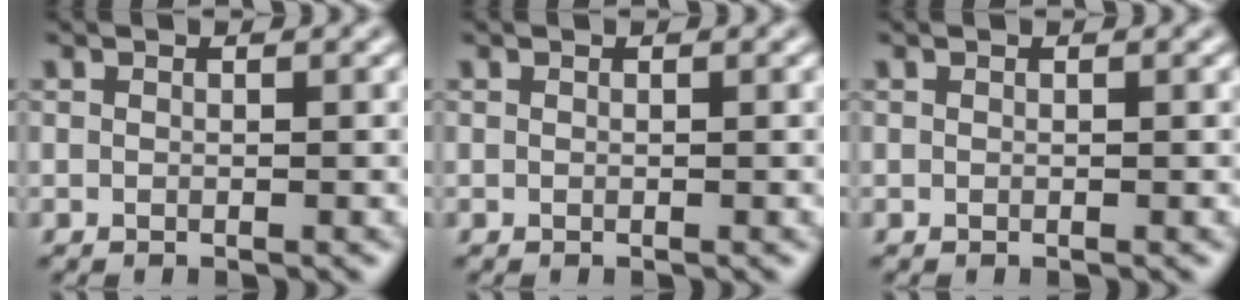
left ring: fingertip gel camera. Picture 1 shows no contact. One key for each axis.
{"total": 0.0}
{"total": 0.0}